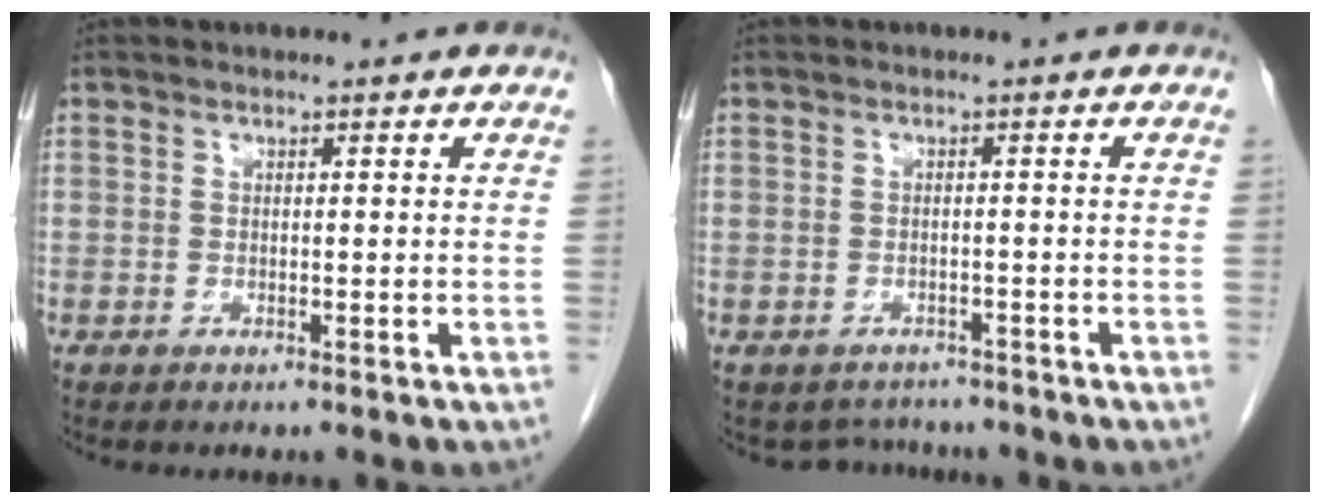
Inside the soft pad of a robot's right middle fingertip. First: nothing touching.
{"total": 3.7, "force": [-3.2, 1.7, -0.2], "torque": [0.003, 0.006, -0.045]}